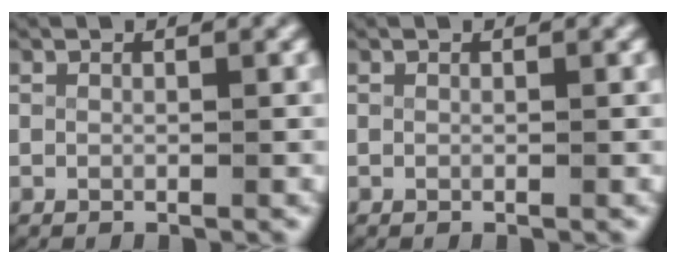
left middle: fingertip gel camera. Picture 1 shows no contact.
{"total": 0.0}